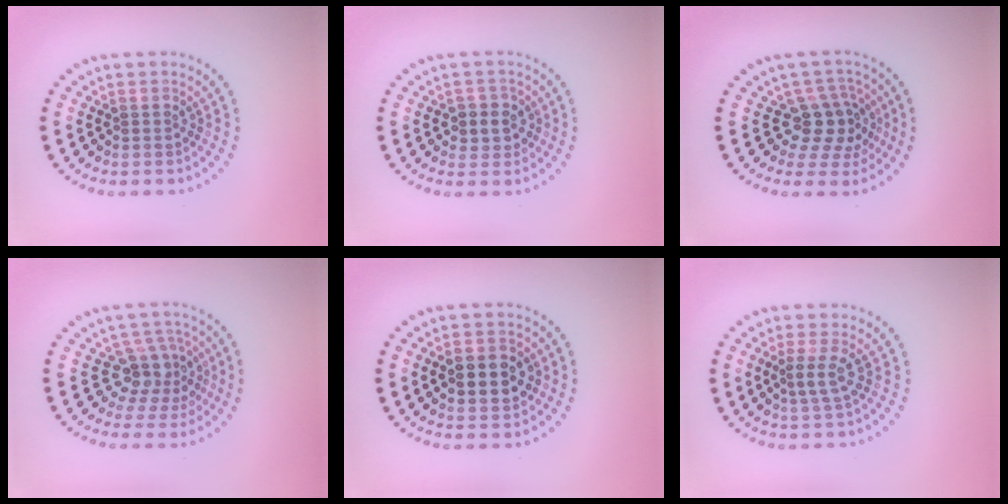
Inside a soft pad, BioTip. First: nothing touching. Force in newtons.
{"total": 2.5, "press": 2.2, "slide": 1.0}
{"total": 3.7, "press": 3.0, "slide": 2.0}
{"total": 3.8, "press": 2.8, "slide": 2.6}
{"total": 4.5, "press": 4.5, "slide": 0.4}
{"total": 1.8, "press": 1.4, "slide": 1.0}